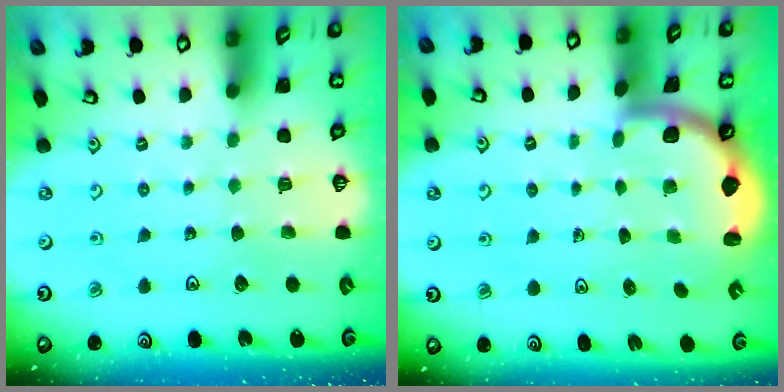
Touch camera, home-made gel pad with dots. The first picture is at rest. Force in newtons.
{"total": 1.8, "press": 1.8, "slide": 0.1}